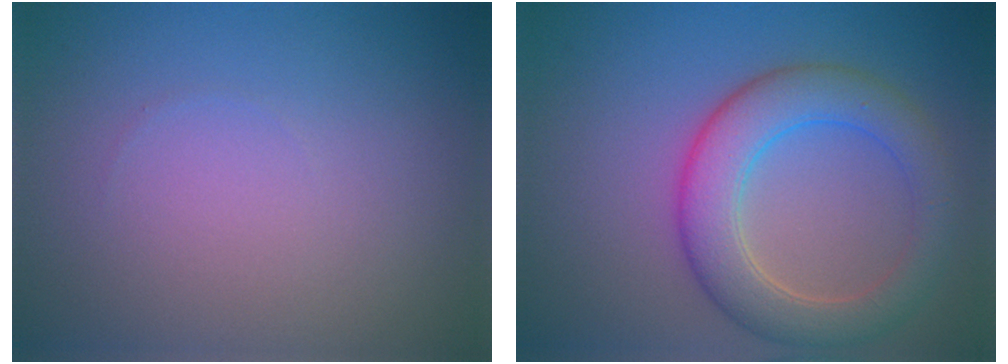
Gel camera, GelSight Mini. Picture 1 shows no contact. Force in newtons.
{"total": 6.0, "press": 5.9, "slide": 0.5}